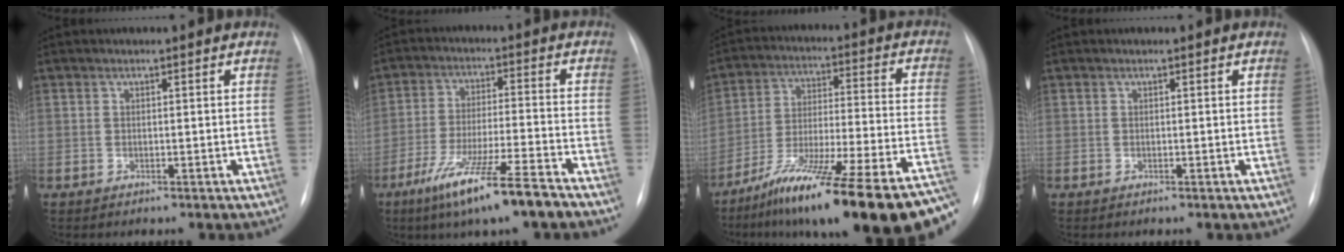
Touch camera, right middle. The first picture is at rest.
{"total": 12.1, "force": [-8.0, -0.1, 9.1], "torque": [-0.172, -0.034, -0.142]}
{"total": 27.7, "force": [-20.6, 2.2, 18.5], "torque": [-0.213, -0.009, -0.318]}
{"total": 0.0}